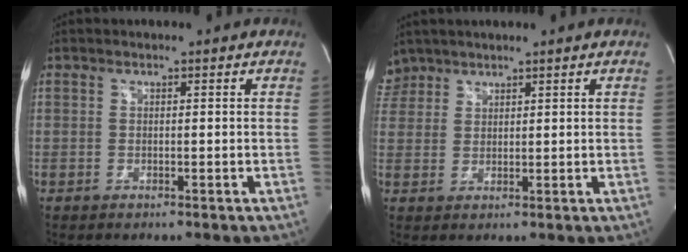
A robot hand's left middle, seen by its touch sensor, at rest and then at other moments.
{"total": 3.9, "force": [3.2, 2.1, -0.3], "torque": [0.009, 0.013, 0.065]}